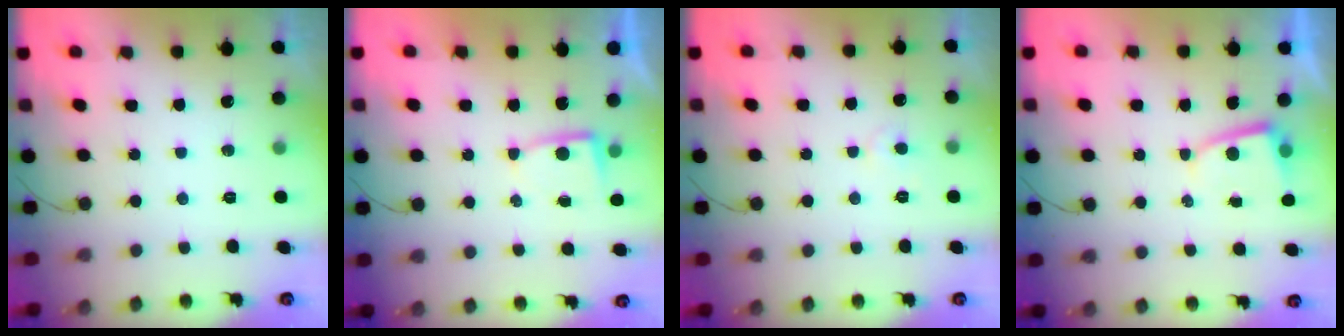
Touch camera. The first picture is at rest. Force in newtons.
{"total": 2.9, "press": 2.9, "slide": 0.4}
{"total": 4.1, "press": 4.0, "slide": 0.4}
{"total": 2.6, "press": 2.6, "slide": 0.3}